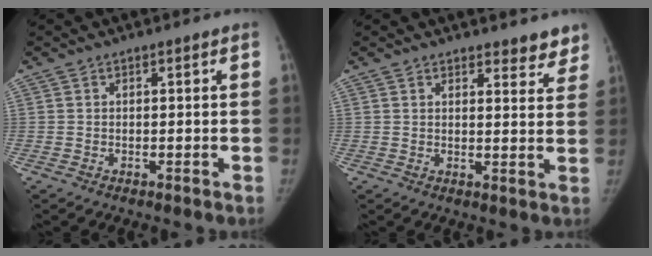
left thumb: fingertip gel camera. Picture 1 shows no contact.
{"total": 4.5, "force": [4.0, 1.8, 1.3], "torque": [0.016, -0.026, 0.041]}